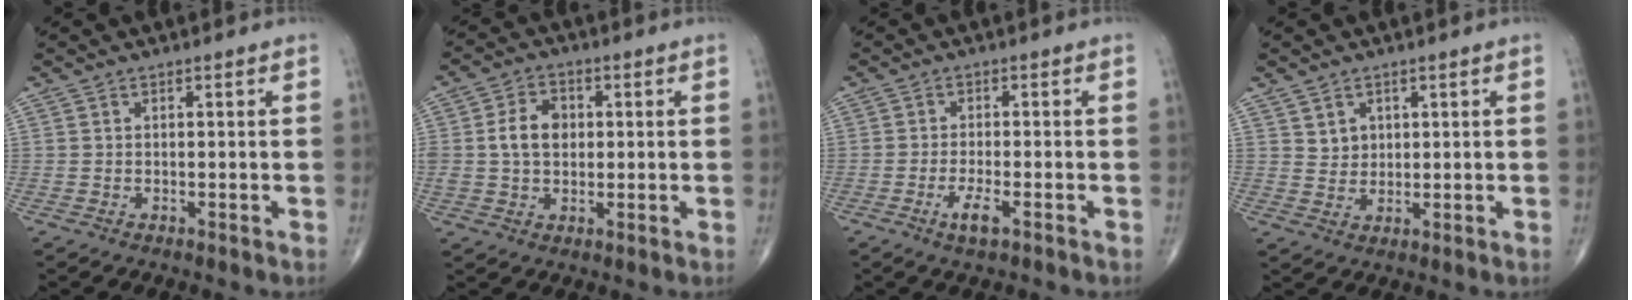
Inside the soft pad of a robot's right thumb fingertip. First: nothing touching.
{"total": 7.2, "force": [0.7, 5.2, 4.9], "torque": [-0.076, 0.007, 0.011]}
{"total": 3.6, "force": [-1.9, 0.9, 3.0], "torque": [-0.063, 0.003, -0.036]}
{"total": 3.1, "force": [1.6, 2.6, 0.7], "torque": [0.005, -0.013, 0.033]}